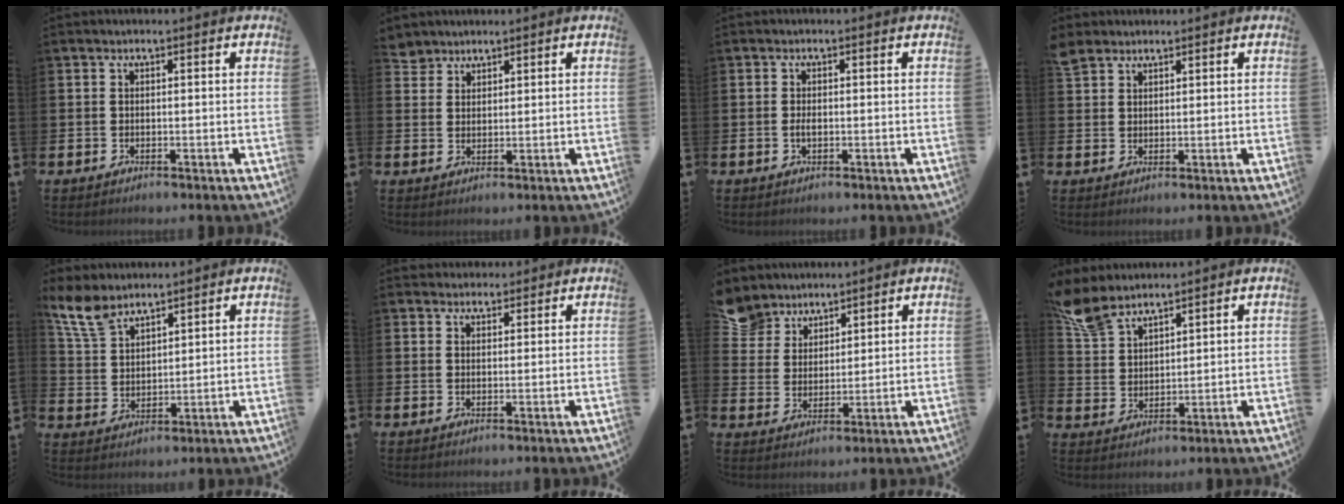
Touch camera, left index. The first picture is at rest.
{"total": 3.3, "force": [3.0, 1.1, -0.4], "torque": [0.006, -0.011, 0.057]}
{"total": 1.2, "force": [-0.2, 0.6, 1.1], "torque": [-0.021, 0.002, -0.005]}
{"total": 3.2, "force": [2.9, 1.3, 0.2], "torque": [-0.005, -0.007, 0.054]}
{"total": 7.5, "force": [6.6, 2.4, 2.7], "torque": [-0.083, -0.018, 0.123]}
{"total": 2.5, "force": [2.3, 0.9, -0.2], "torque": [0.009, -0.009, 0.042]}
{"total": 6.4, "force": [5.9, 2.6, -0.5], "torque": [-0.023, -0.035, 0.112]}
{"total": 6.5, "force": [5.9, 2.2, 1.7], "torque": [-0.056, -0.019, 0.110]}